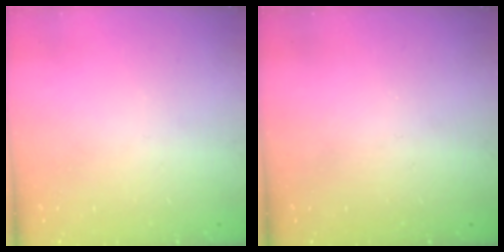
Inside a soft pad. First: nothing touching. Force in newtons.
{"total": 0.0}